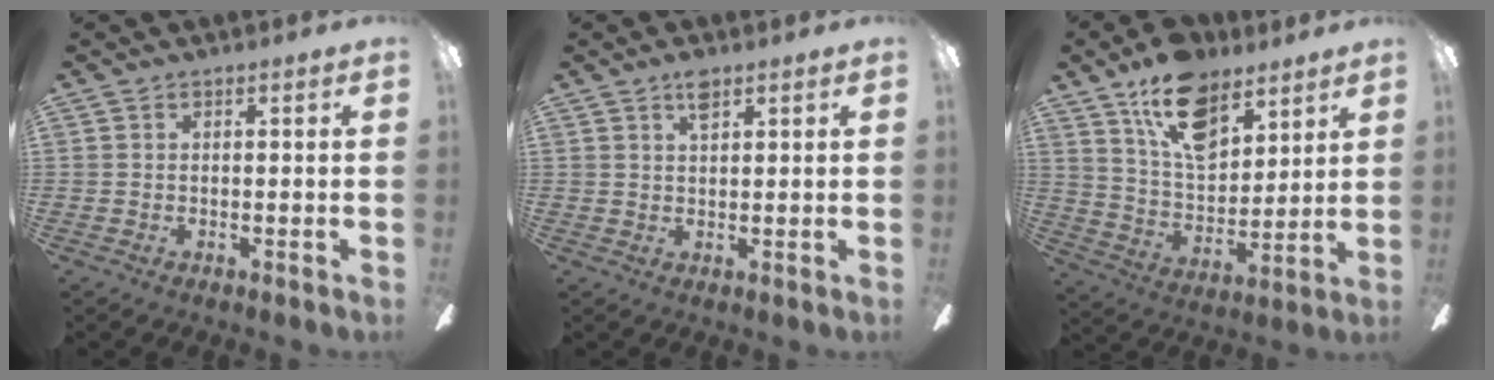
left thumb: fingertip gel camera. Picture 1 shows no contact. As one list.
[{"total": 3.3, "force": [2.2, 1.2, 2.1], "torque": [-0.041, 0.001, 0.037]}, {"total": 16.0, "force": [10.2, 8.6, 8.8], "torque": [-0.147, -0.043, 0.187]}]